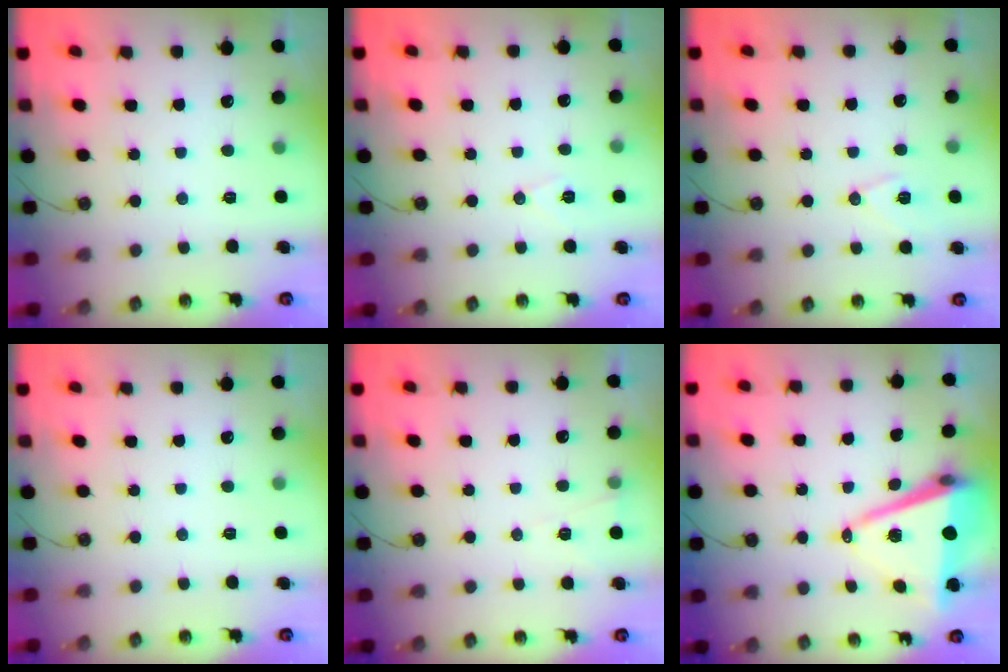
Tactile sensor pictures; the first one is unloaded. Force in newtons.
{"total": 7.0, "press": 5.4, "slide": 4.4}
{"total": 7.8, "press": 7.2, "slide": 2.9}
{"total": 0.0}
{"total": 4.9, "press": 2.4, "slide": 4.3}
{"total": 11.8, "press": 11.0, "slide": 4.4}